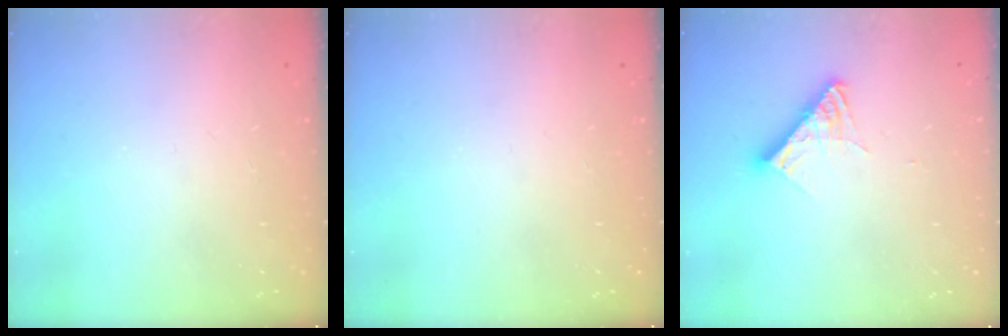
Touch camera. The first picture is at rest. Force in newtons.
{"total": 0.0}
{"total": 10.7, "press": 10.7, "slide": 0.9}